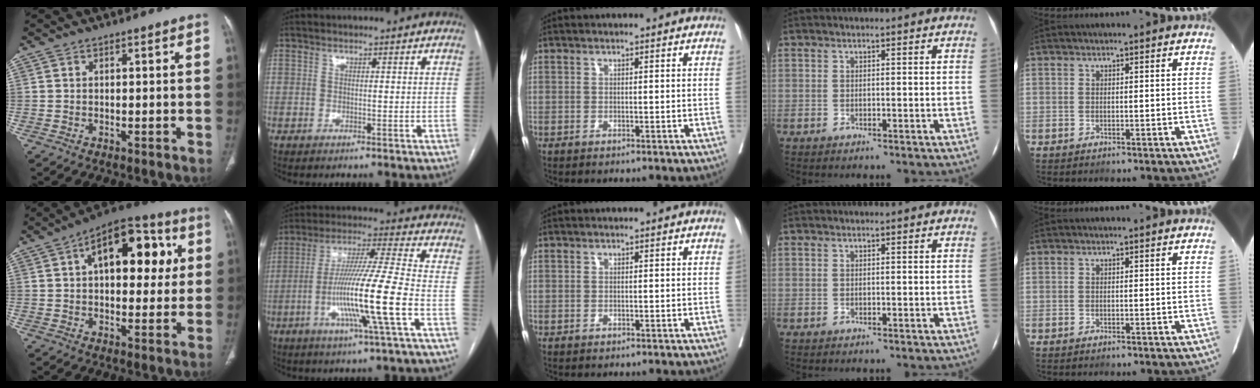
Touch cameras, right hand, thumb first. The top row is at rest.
{"thumb": {"total": 18.6, "force": [5.0, 10.0, 14.9], "torque": [-0.164, 0.018, 0.064]}, "index": {"total": 15.3, "force": [-4.4, -1.3, 14.6], "torque": [-0.278, -0.012, -0.087]}}